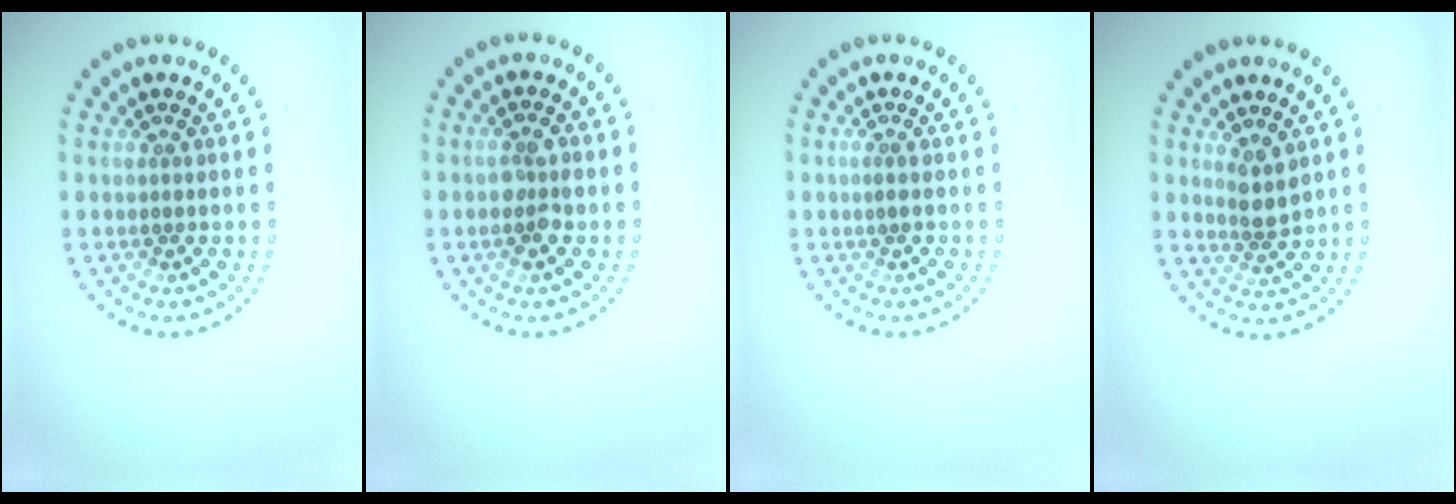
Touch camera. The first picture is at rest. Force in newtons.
{"total": 2.4, "press": 2.4, "slide": 0.5}
{"total": 0.5, "press": 0.2, "slide": 0.5}
{"total": 2.2, "press": 1.8, "slide": 1.2}